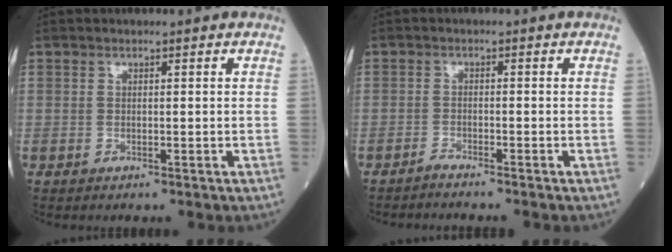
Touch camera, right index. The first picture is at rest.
{"total": 1.6, "force": [-1.6, -0.4, 0.2], "torque": [-0.004, -0.001, -0.028]}